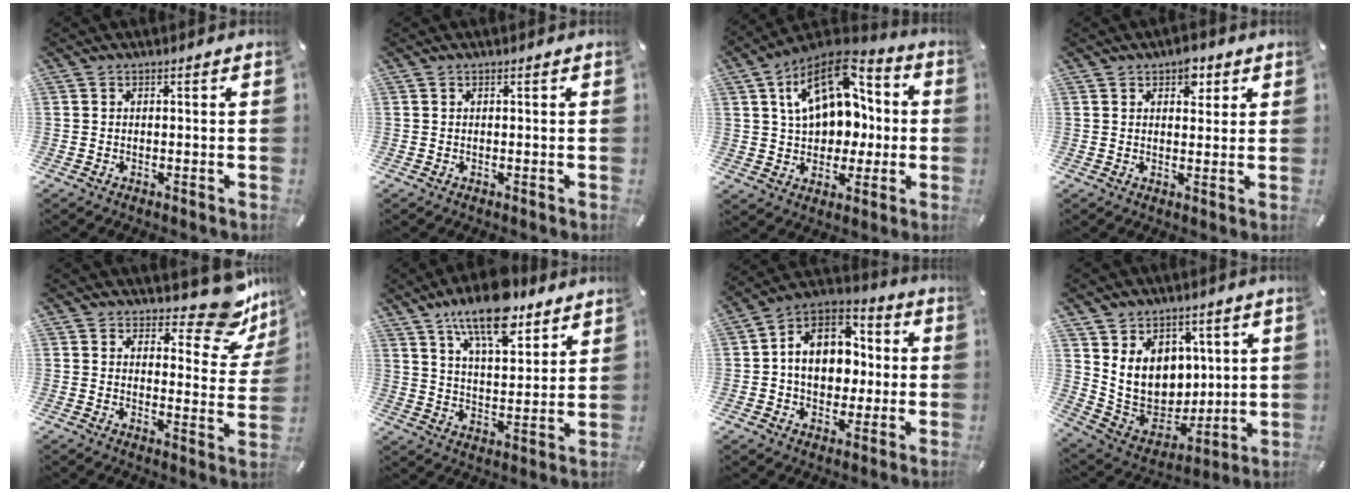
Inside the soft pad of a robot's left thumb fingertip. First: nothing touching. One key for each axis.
{"total": 0.0}
{"total": 18.2, "fx": 5.0, "fy": 12.7, "fz": 12.0, "tx": -0.201, "ty": -0.024, "tz": 0.092}
{"total": 4.5, "fx": 2.4, "fy": 2.9, "fz": 2.4, "tx": -0.014, "ty": -0.009, "tz": 0.035}
{"total": 12.3, "fx": 9.4, "fy": 4.6, "fz": 6.5, "tx": -0.073, "ty": -0.082, "tz": 0.161}
{"total": 15.0, "fx": 10.9, "fy": 6.1, "fz": 8.4, "tx": -0.143, "ty": -0.052, "tz": 0.190}
{"total": 13.3, "fx": 0.0, "fy": 10.7, "fz": 7.8, "tx": -0.138, "ty": 0.003, "tz": 0.002}
{"total": 13.0, "fx": 4.1, "fy": 11.4, "fz": 4.8, "tx": -0.093, "ty": -0.034, "tz": 0.091}